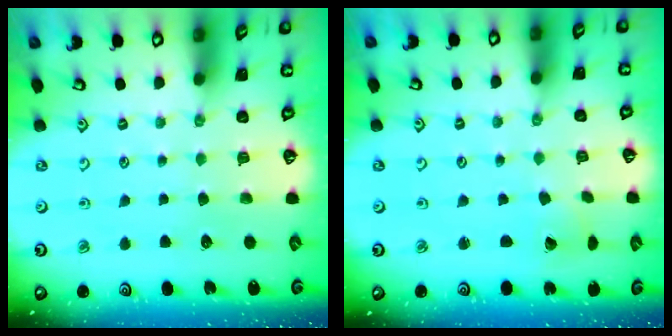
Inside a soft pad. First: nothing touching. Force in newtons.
{"total": 2.0, "press": 2.0, "slide": 0.3}